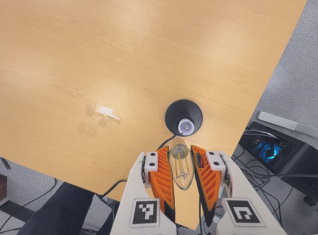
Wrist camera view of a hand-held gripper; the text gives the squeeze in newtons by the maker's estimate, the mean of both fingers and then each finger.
{"total": 19.7, "left": 21.3, "right": 18.1}